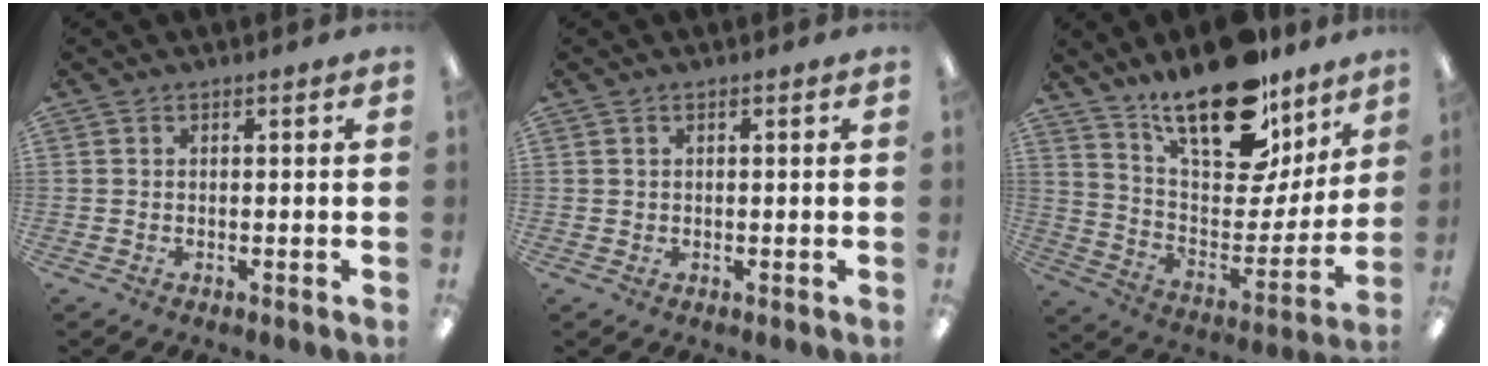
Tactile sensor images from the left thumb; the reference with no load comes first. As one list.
[{"total": 0.6, "force": [0.4, 0.5, 0.2], "torque": [-0.004, 0.005, 0.006]}, {"total": 23.6, "force": [17.2, 9.9, 12.6], "torque": [-0.191, -0.113, 0.301]}]